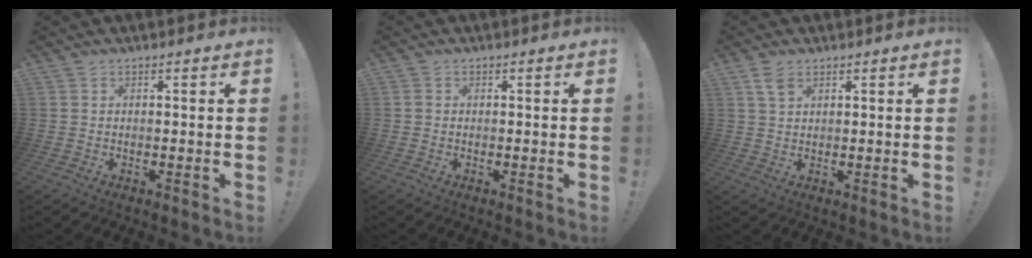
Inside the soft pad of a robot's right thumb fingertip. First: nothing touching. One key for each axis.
{"total": 0.5, "fx": -0.1, "fy": 0.5, "fz": 0.0, "tx": -0.003, "ty": 0.003, "tz": -0.002}
{"total": 3.7, "fx": 2.2, "fy": 1.7, "fz": 2.4, "tx": -0.037, "ty": -0.010, "tz": 0.039}